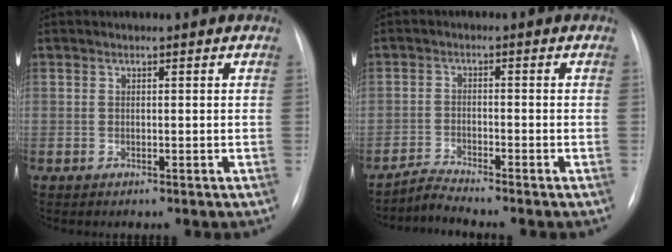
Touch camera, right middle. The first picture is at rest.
{"total": 3.0, "force": [-2.7, -1.0, -0.3], "torque": [0.000, -0.021, -0.056]}